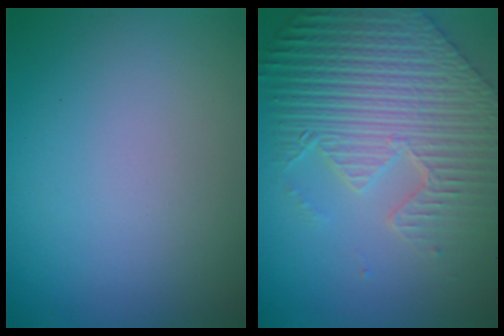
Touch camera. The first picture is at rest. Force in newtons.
{"total": 9.3, "press": 6.6, "slide": 6.5}